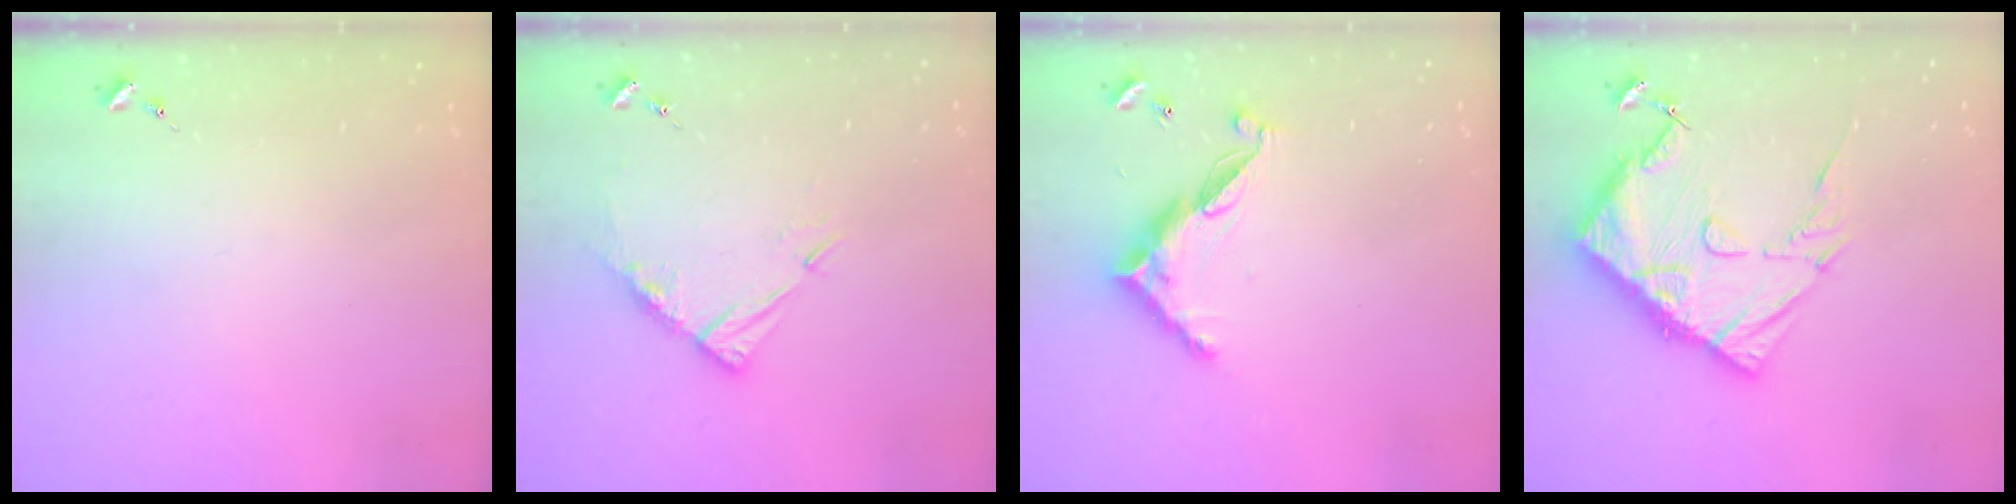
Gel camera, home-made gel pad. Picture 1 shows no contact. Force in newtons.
{"total": 10.2, "press": 10.1, "slide": 0.9}
{"total": 11.6, "press": 11.6, "slide": 0.3}
{"total": 18.0, "press": 17.9, "slide": 1.9}